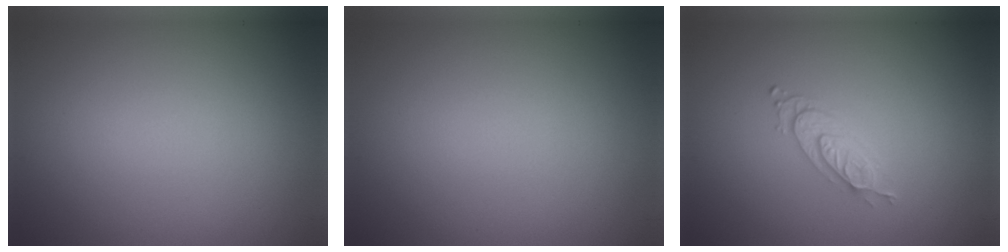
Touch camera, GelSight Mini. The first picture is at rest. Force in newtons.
{"total": 0.0}
{"total": 2.0, "press": 1.4, "slide": 1.4}